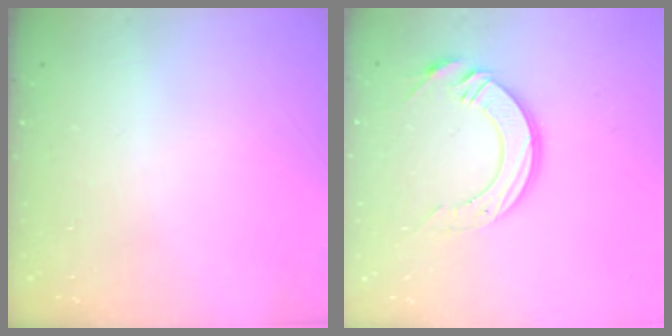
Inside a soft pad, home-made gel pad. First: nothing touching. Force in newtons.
{"total": 12.8, "press": 12.7, "slide": 1.2}